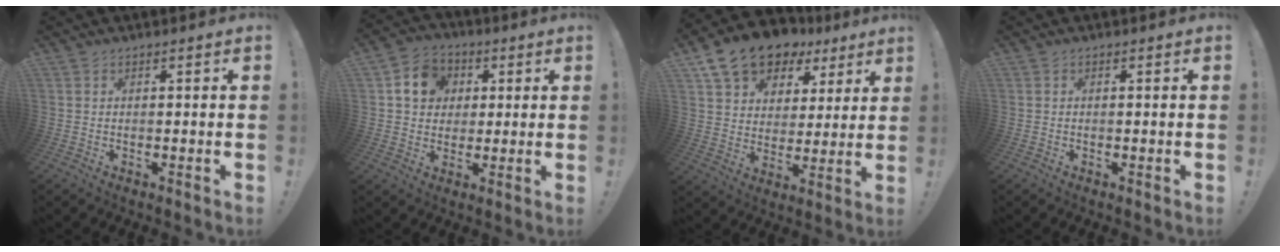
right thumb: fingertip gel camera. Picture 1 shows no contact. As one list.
[{"total": 10.6, "force": [3.1, 9.2, 4.3], "torque": [-0.060, 0.001, 0.065]}, {"total": 15.1, "force": [10.5, 9.0, 6.0], "torque": [-0.104, -0.069, 0.195]}, {"total": 0.0}]